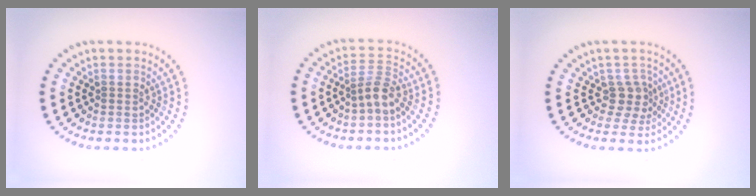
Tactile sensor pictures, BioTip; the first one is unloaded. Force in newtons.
{"total": 2.2, "press": 1.7, "slide": 1.4}
{"total": 2.4, "press": 1.9, "slide": 1.5}